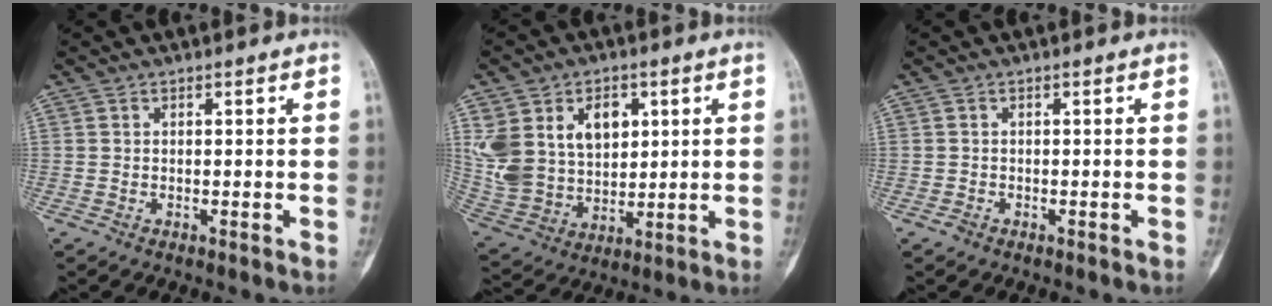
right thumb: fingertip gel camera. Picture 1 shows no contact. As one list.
[{"total": 17.9, "force": [5.5, 13.0, 11.1], "torque": [-0.208, -0.004, 0.123]}, {"total": 0.6, "force": [-0.4, 0.4, 0.1], "torque": [0.001, 0.002, -0.010]}]